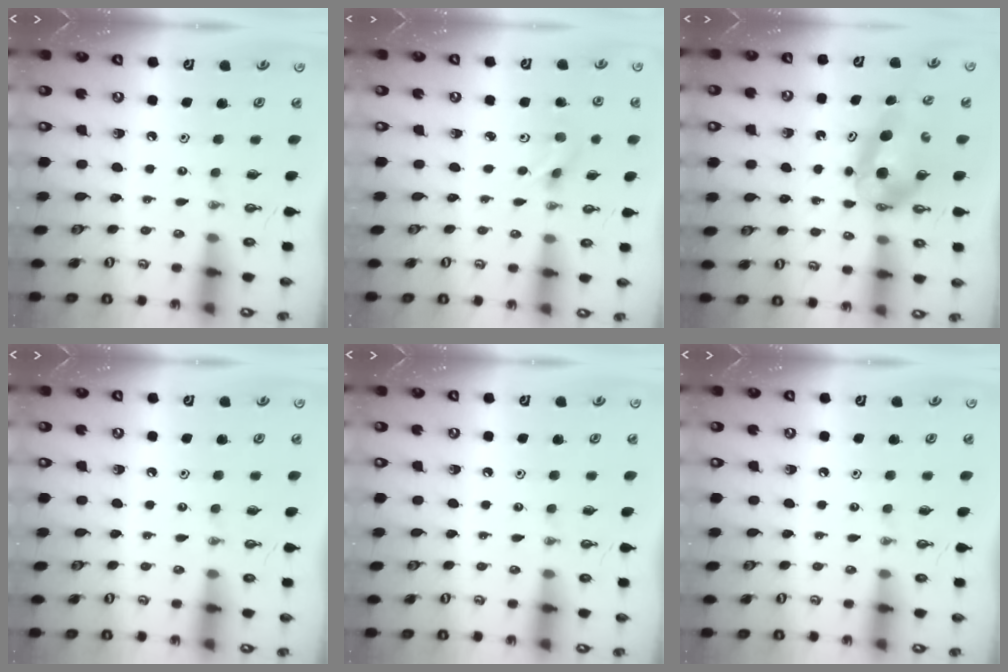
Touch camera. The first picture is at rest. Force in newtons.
{"total": 2.2, "press": 2.2, "slide": 0.1}
{"total": 5.3, "press": 5.3, "slide": 0.3}
{"total": 0.0}
{"total": 0.0}
{"total": 0.0}